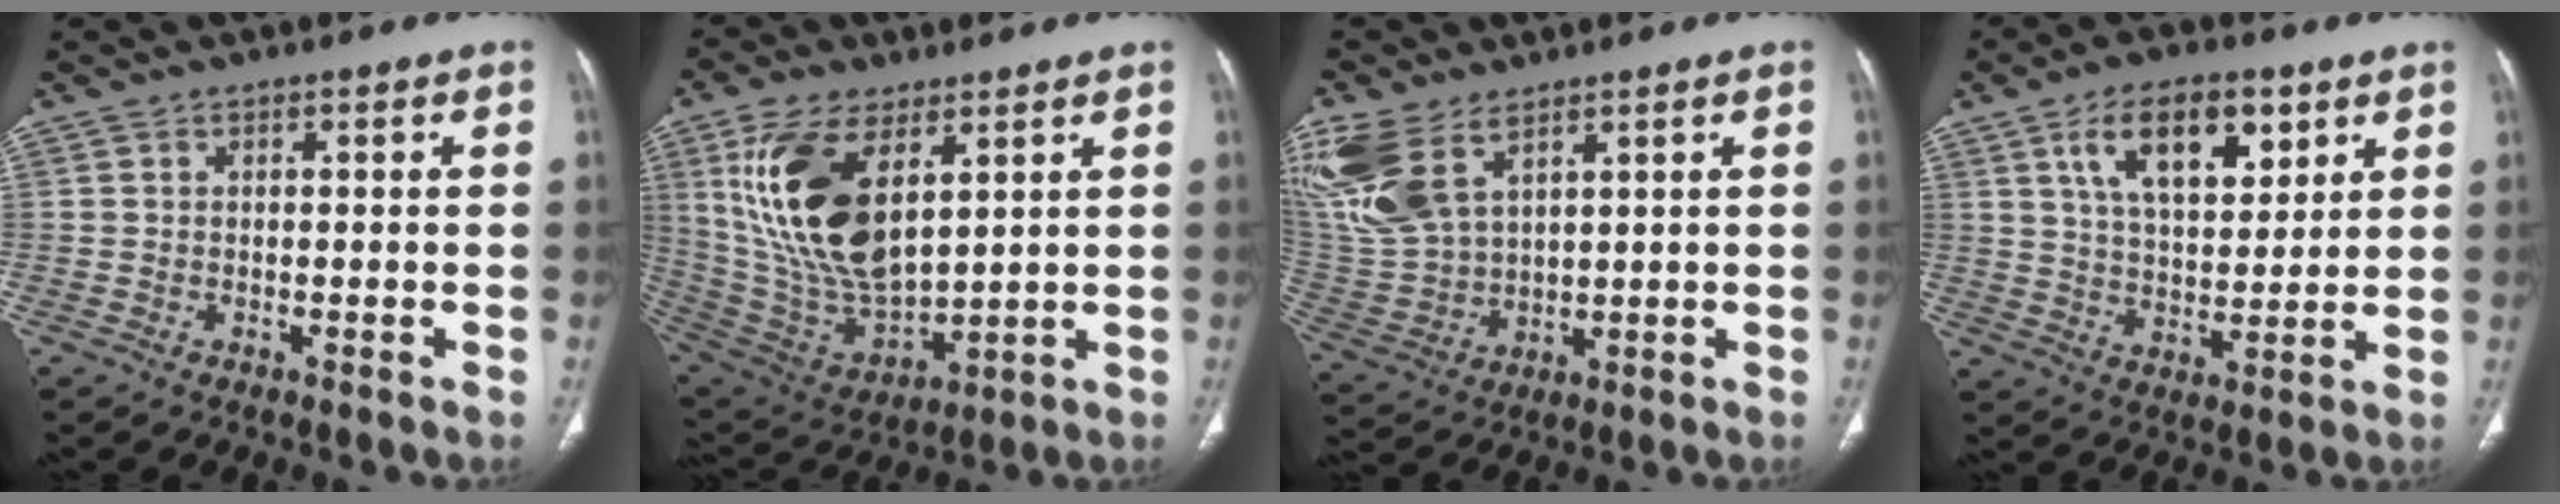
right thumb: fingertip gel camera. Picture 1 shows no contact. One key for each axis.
{"total": 19.8, "fx": 7.1, "fy": 9.7, "fz": 15.7, "tx": -0.296, "ty": -0.029, "tz": 0.149}
{"total": 16.2, "fx": 8.8, "fy": 9.0, "fz": 10.2, "tx": -0.243, "ty": -0.019, "tz": 0.193}
{"total": 13.8, "fx": 6.5, "fy": 6.9, "fz": 10.0, "tx": -0.138, "ty": -0.023, "tz": 0.116}